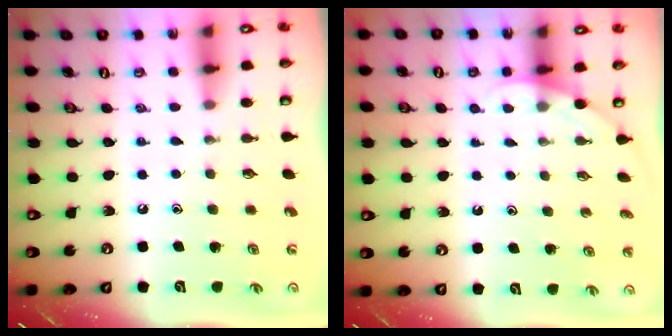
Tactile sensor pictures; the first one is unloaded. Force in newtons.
{"total": 2.5, "press": 2.5, "slide": 0.2}